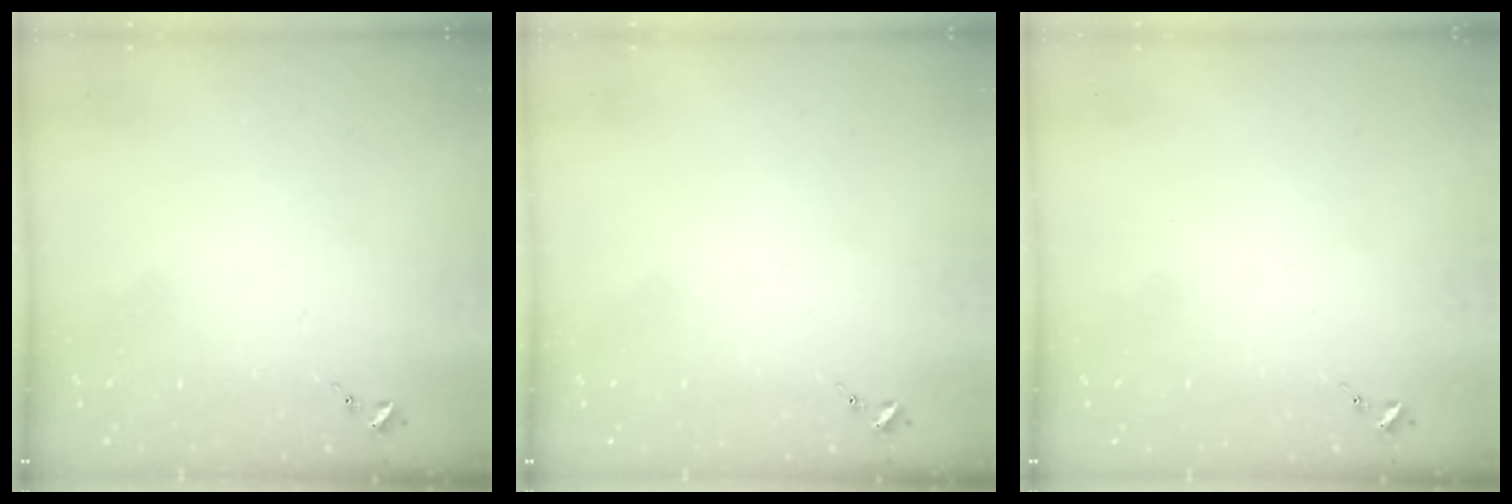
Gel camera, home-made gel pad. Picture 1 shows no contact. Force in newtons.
{"total": 0.0}
{"total": 0.0}